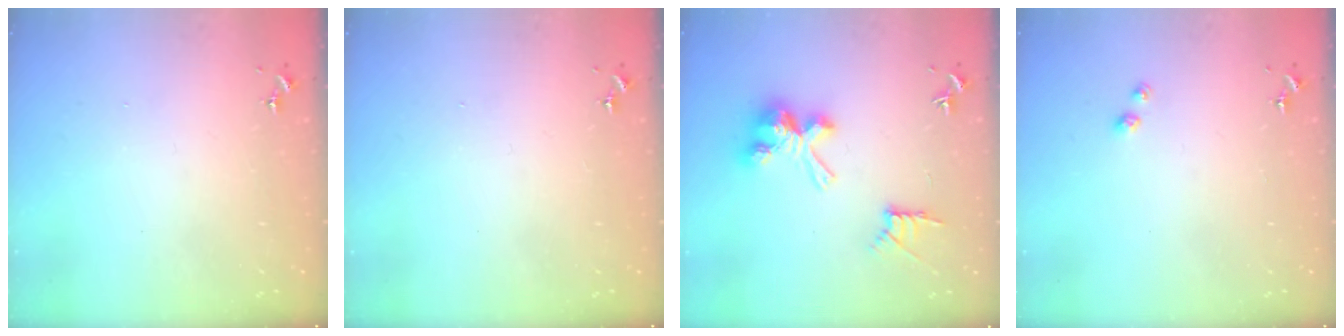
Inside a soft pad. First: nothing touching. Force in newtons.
{"total": 0.0}
{"total": 12.7, "press": 12.7, "slide": 0.4}
{"total": 3.1, "press": 3.0, "slide": 0.3}